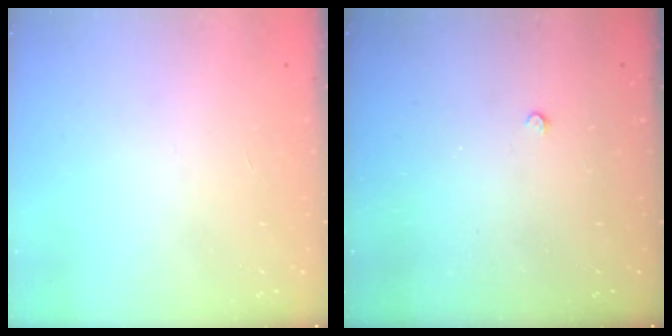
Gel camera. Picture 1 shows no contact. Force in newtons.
{"total": 2.3, "press": 2.3, "slide": 0.4}